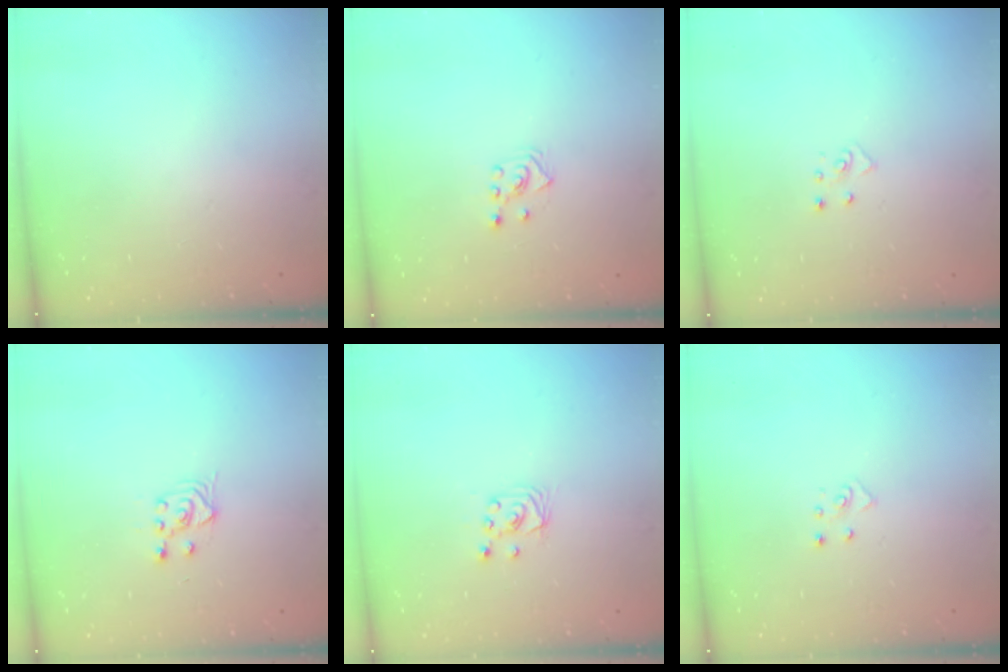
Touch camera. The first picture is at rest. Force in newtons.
{"total": 3.6, "press": 3.5, "slide": 0.7}
{"total": 4.1, "press": 4.1, "slide": 0.4}
{"total": 3.8, "press": 3.6, "slide": 1.4}
{"total": 2.4, "press": 2.4, "slide": 0.2}
{"total": 4.1, "press": 4.1, "slide": 0.4}